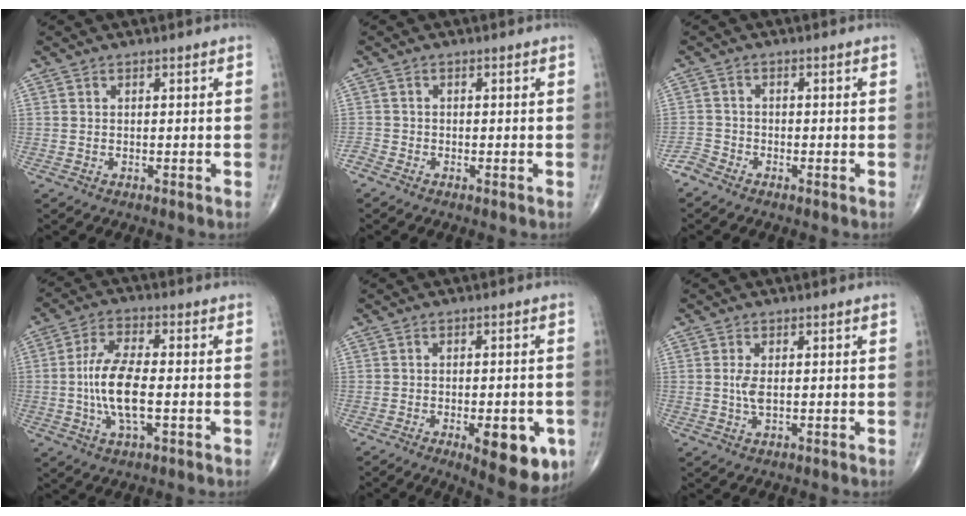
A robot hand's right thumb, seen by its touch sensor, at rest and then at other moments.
{"total": 1.5, "force": [-1.2, 0.6, 0.7], "torque": [-0.018, -0.004, -0.029]}
{"total": 2.2, "force": [-2.0, 0.7, 0.3], "torque": [-0.005, -0.006, -0.049]}
{"total": 10.9, "force": [-1.3, 4.1, 10.0], "torque": [-0.209, 0.009, -0.028]}
{"total": 11.6, "force": [-4.4, 4.3, 9.8], "torque": [-0.106, 0.002, -0.050]}
{"total": 2.6, "force": [0.1, 1.0, 2.4], "torque": [-0.055, -0.005, 0.003]}